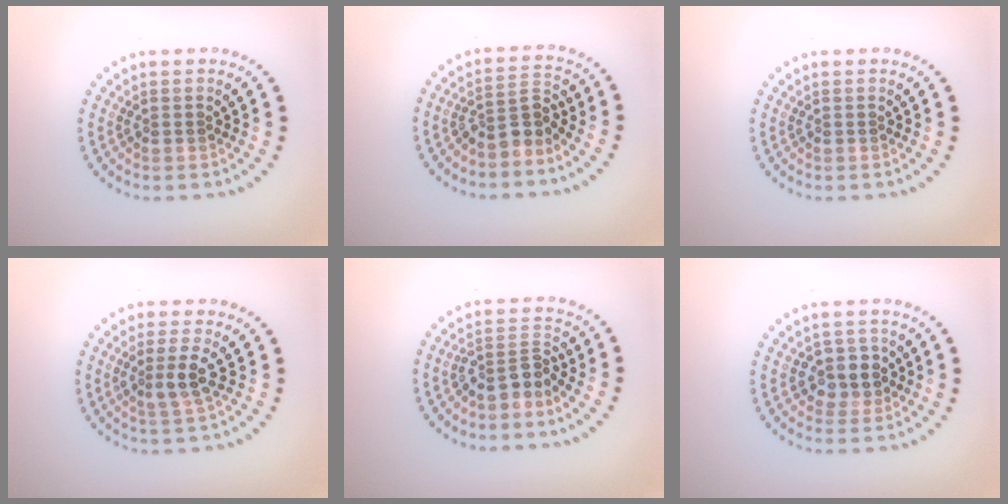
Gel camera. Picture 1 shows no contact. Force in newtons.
{"total": 2.8, "press": 2.0, "slide": 1.9}
{"total": 0.0}
{"total": 2.4, "press": 2.2, "slide": 1.0}
{"total": 2.8, "press": 2.0, "slide": 2.0}
{"total": 2.6, "press": 2.4, "slide": 1.1}